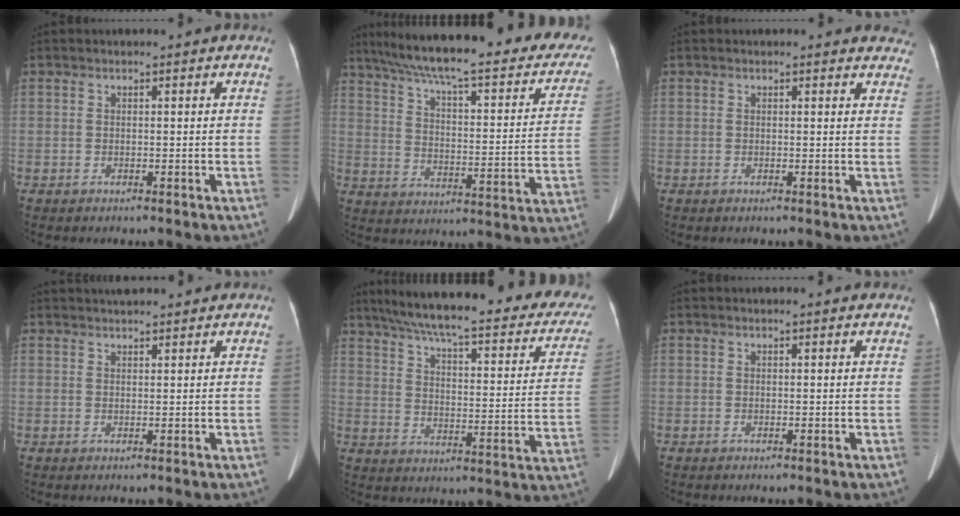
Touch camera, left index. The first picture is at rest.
{"total": 33.1, "force": [26.4, 6.4, 18.9], "torque": [-0.273, -0.015, 0.337]}
{"total": 5.1, "force": [4.7, 1.8, 0.7], "torque": [0.021, -0.011, 0.020]}
{"total": 6.2, "force": [5.6, 1.0, 2.4], "torque": [-0.033, 0.035, 0.077]}
{"total": 32.5, "force": [26.4, 6.2, 18.0], "torque": [-0.255, -0.027, 0.326]}
{"total": 3.3, "force": [3.1, 0.4, 1.2], "torque": [-0.016, 0.011, 0.024]}